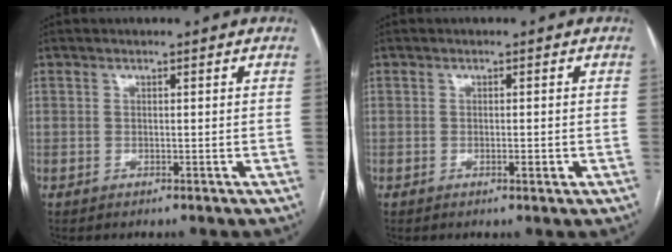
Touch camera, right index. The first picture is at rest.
{"total": 1.5, "force": [-0.6, 0.2, 1.4], "torque": [-0.026, -0.002, -0.007]}